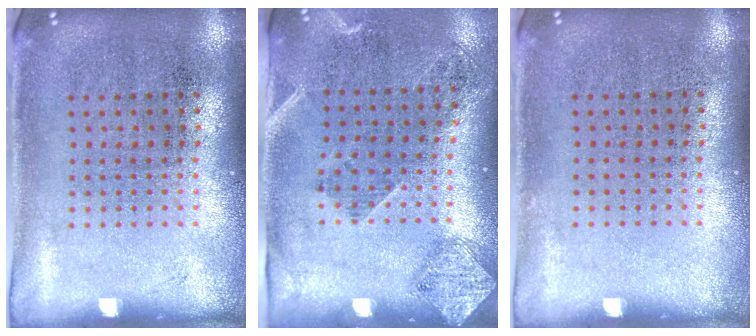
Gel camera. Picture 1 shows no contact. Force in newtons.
{"total": 1.7, "press": 1.3, "slide": 1.1}
{"total": 0.0}